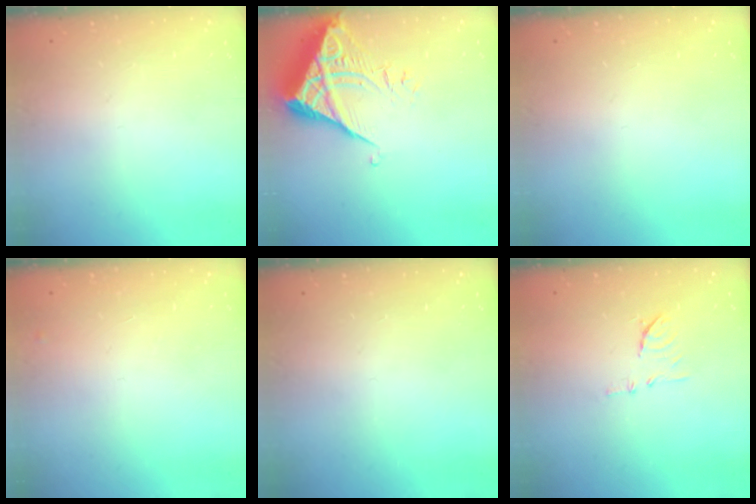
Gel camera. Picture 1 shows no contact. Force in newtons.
{"total": 6.1, "press": 6.0, "slide": 0.7}
{"total": 0.0}
{"total": 4.5, "press": 4.4, "slide": 0.6}
{"total": 0.0}
{"total": 7.5, "press": 7.5, "slide": 0.8}